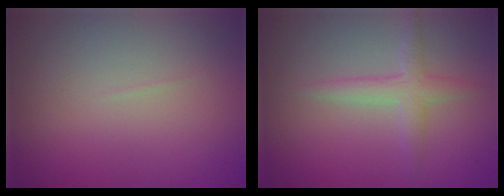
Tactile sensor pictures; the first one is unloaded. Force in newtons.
{"total": 2.4, "press": 2.4, "slide": 0.0}